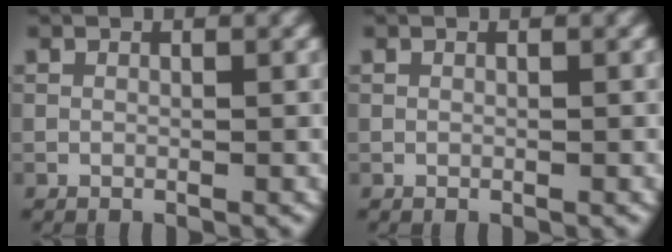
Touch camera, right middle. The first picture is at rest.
{"total": 0.0}